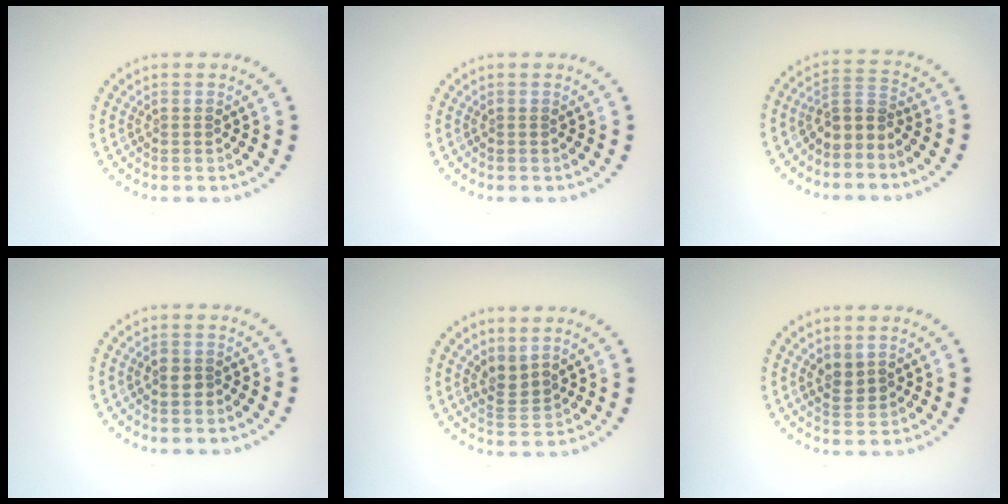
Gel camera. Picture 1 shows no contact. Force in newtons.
{"total": 0.0}
{"total": 2.4, "press": 2.0, "slide": 1.4}
{"total": 1.4, "press": 1.3, "slide": 0.4}
{"total": 2.1, "press": 1.5, "slide": 1.5}
{"total": 1.8, "press": 1.6, "slide": 0.7}